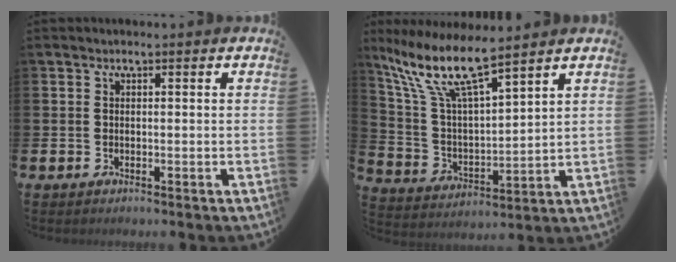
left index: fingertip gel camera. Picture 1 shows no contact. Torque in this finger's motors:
{"motor_torque": [1.02, -0.56, 0.35, 0.21]}